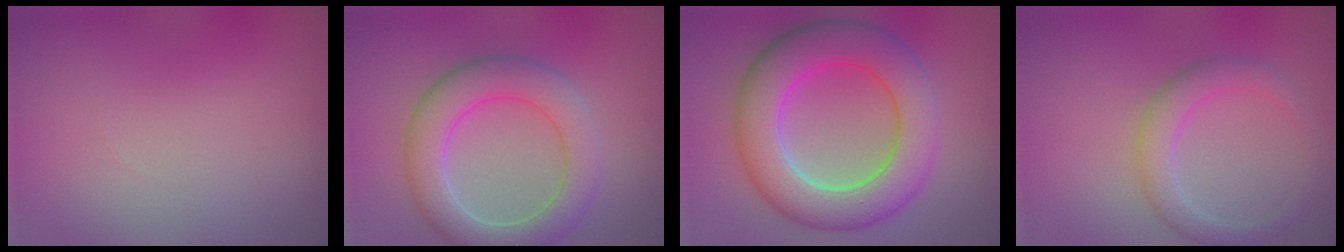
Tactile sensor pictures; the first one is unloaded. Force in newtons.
{"total": 5.9, "press": 5.9, "slide": 0.1}
{"total": 9.2, "press": 9.2, "slide": 0.4}
{"total": 2.8, "press": 2.8, "slide": 0.2}